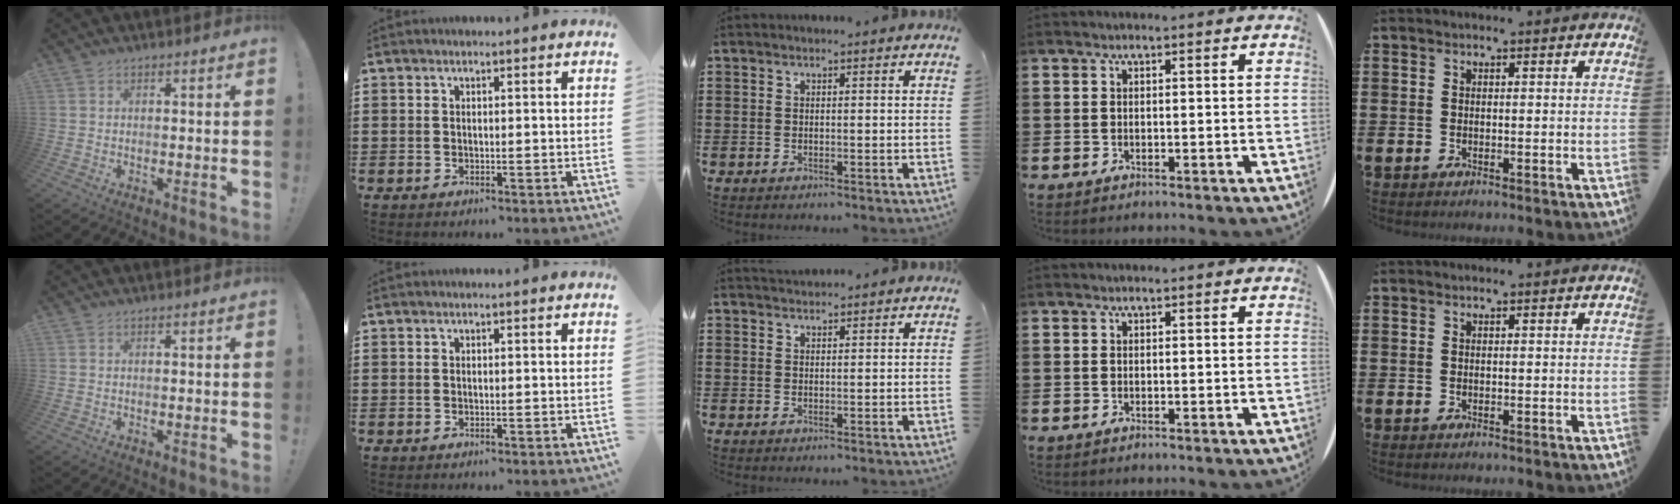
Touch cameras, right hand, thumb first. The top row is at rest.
{"middle": {"total": 1.3, "force": [1.2, 0.2, -0.1], "torque": [-0.001, 0.000, 0.025]}}